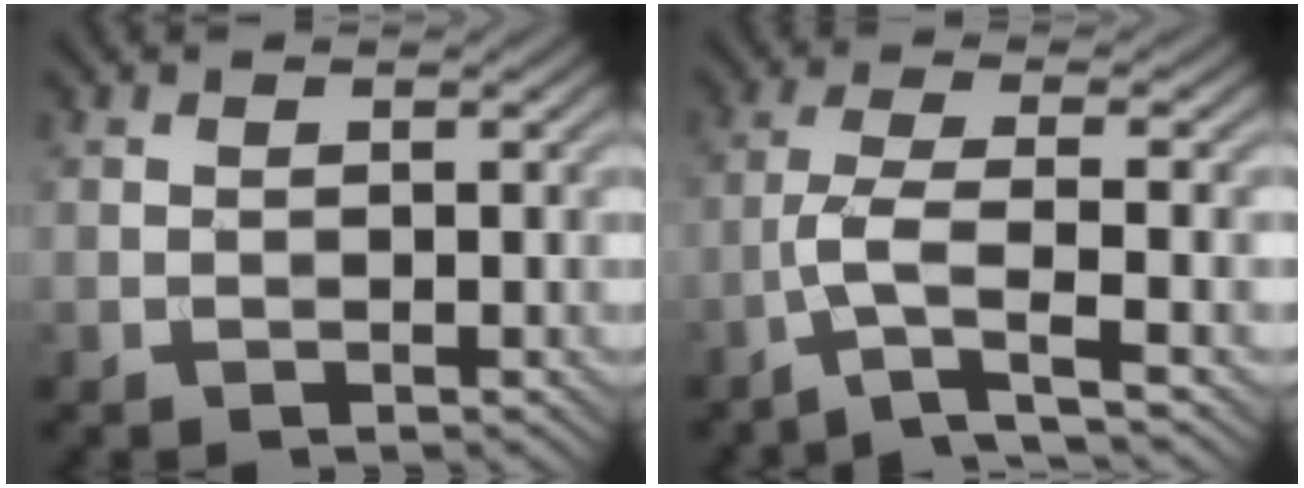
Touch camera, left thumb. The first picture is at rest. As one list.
[{"total": 5.0, "force": [-2.5, 0.7, 4.2], "torque": [-0.083, 0.006, -0.068]}]